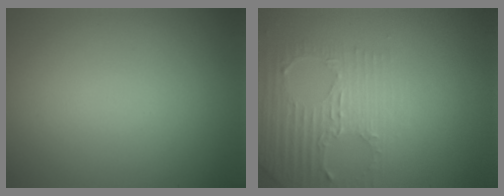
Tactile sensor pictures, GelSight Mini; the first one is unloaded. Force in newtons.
{"total": 2.9, "press": 2.7, "slide": 1.1}